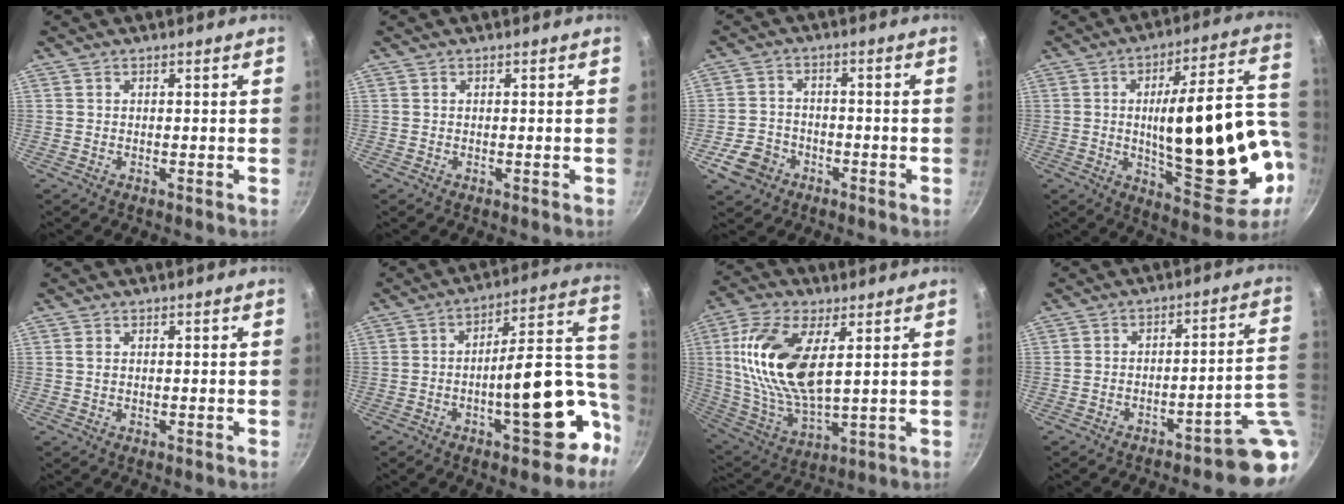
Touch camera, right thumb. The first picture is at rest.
{"total": 0.0}
{"total": 6.6, "force": [-3.3, 5.1, 2.5], "torque": [-0.038, 0.031, -0.060]}
{"total": 27.2, "force": [-2.6, 10.2, 25.1], "torque": [-0.335, 0.018, -0.011]}
{"total": 0.8, "force": [0.2, 0.5, 0.5], "torque": [-0.010, 0.002, 0.003]}
{"total": 19.3, "force": [-6.4, 7.9, 16.4], "torque": [-0.170, 0.063, -0.084]}
{"total": 18.4, "force": [4.4, 8.9, 15.5], "torque": [-0.305, -0.016, 0.089]}
{"total": 8.8, "force": [-5.0, 1.3, 7.1], "torque": [-0.061, 0.048, -0.068]}